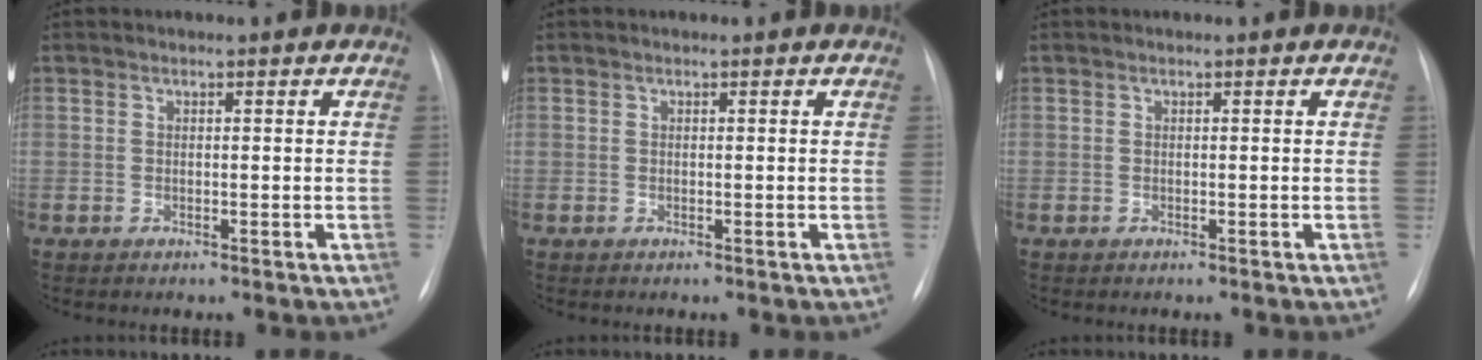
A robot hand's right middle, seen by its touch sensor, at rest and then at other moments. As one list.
[{"total": 0.0}, {"total": 0.0}]